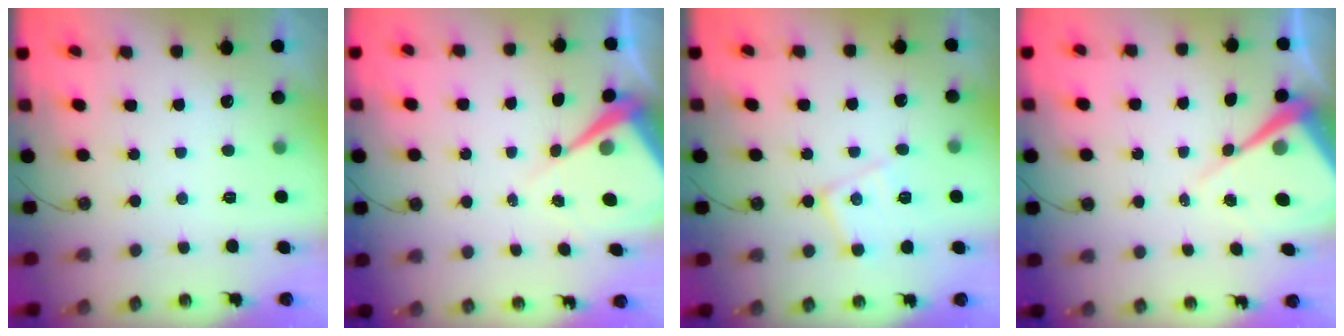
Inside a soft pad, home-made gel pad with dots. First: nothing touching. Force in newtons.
{"total": 7.2, "press": 7.2, "slide": 0.6}
{"total": 11.8, "press": 11.8, "slide": 0.8}
{"total": 9.6, "press": 9.6, "slide": 0.7}